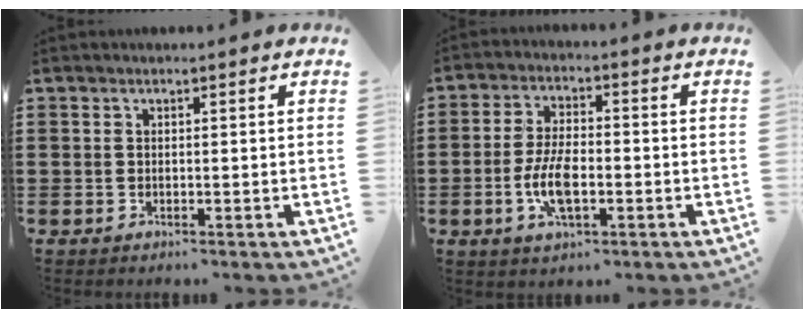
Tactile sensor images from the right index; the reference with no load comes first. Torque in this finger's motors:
{"motor_torque": [2.14, 0.00, 0.25, 0.16]}